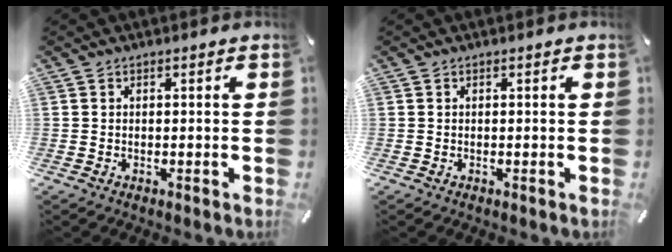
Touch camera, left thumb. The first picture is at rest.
{"total": 0.0}